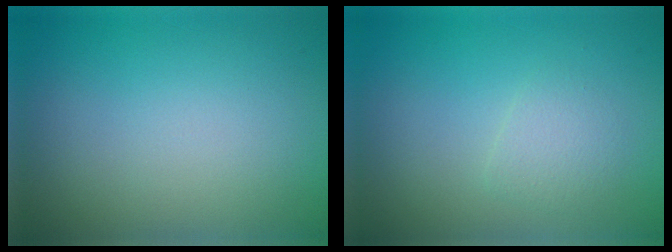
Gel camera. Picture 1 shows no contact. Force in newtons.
{"total": 1.4, "press": 1.4, "slide": 0.1}